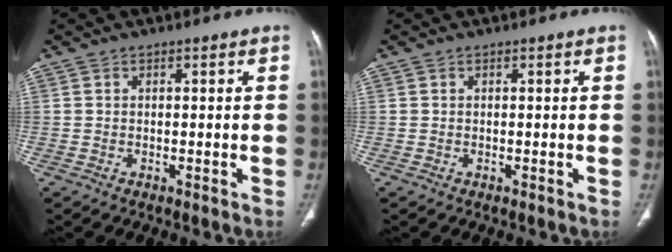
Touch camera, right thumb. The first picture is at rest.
{"total": 0.0}